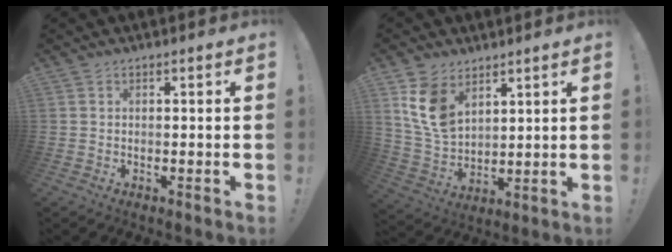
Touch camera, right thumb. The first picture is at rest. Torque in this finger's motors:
{"motor_torque": [1.13, 1.19, 0.26, 0.44, 0.09]}